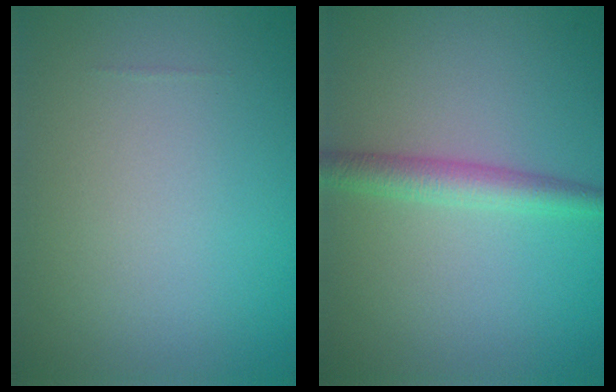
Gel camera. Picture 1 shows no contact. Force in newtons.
{"total": 2.5, "press": 2.5, "slide": 0.1}